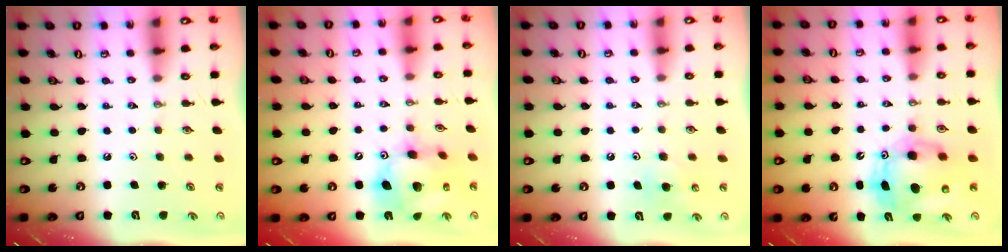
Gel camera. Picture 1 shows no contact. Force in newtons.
{"total": 14.8, "press": 14.7, "slide": 1.3}
{"total": 5.4, "press": 5.4, "slide": 0.5}
{"total": 11.6, "press": 11.4, "slide": 2.6}